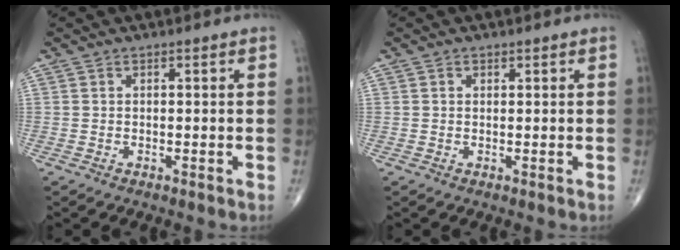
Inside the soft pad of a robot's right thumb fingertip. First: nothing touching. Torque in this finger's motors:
{"motor_torque": [0.06, -0.54, 0.04, 0.13, -0.02]}